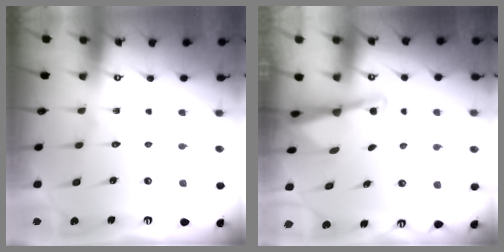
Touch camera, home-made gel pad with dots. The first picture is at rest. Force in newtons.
{"total": 2.9, "press": 2.9, "slide": 0.4}